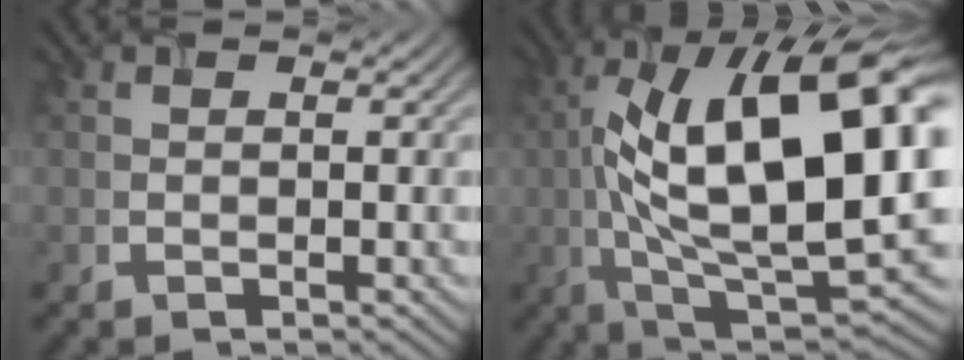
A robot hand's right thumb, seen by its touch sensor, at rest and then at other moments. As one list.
[{"total": 20.2, "force": [3.0, 7.4, 18.6], "torque": [-0.323, 0.023, 0.063]}]